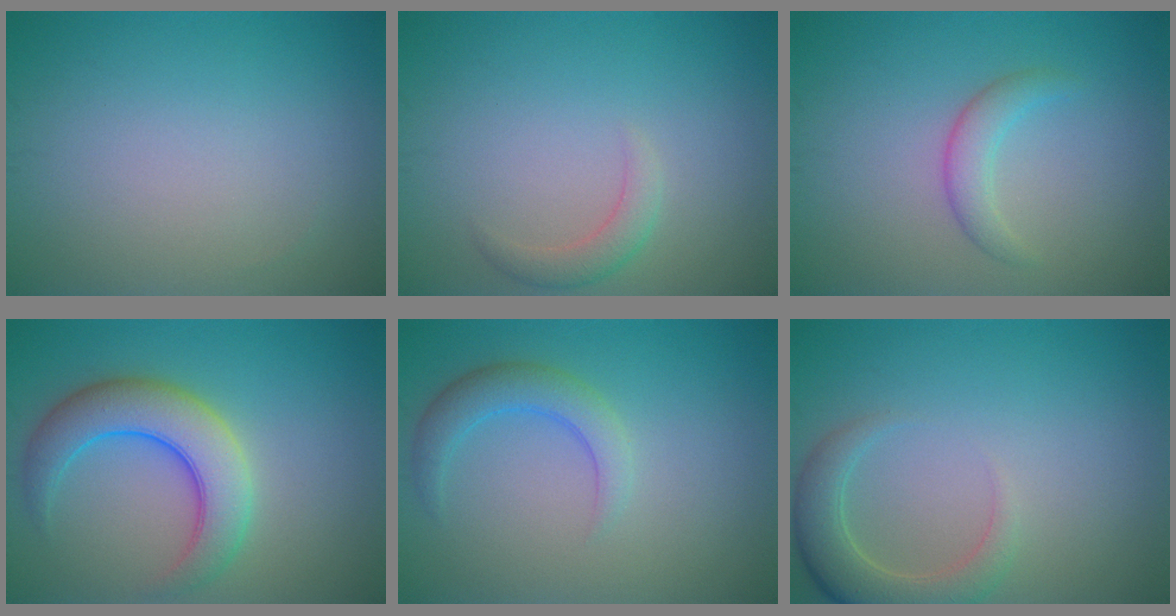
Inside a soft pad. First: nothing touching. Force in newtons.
{"total": 1.7, "press": 1.7, "slide": 0.3}
{"total": 2.1, "press": 2.1, "slide": 0.2}
{"total": 6.4, "press": 6.4, "slide": 0.3}
{"total": 3.0, "press": 3.0, "slide": 0.2}
{"total": 4.0, "press": 3.9, "slide": 0.5}